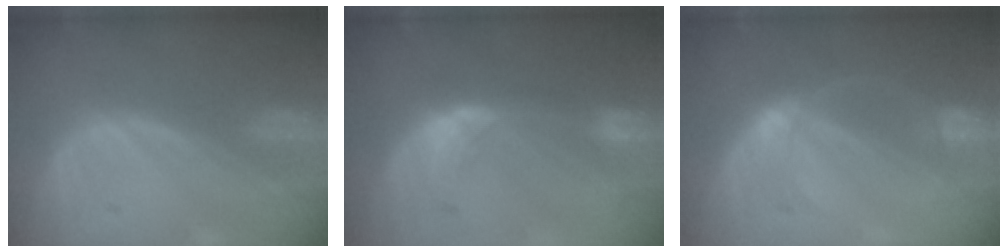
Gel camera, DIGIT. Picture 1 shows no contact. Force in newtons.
{"total": 8.2, "press": 7.2, "slide": 3.8}
{"total": 5.1, "press": 4.8, "slide": 1.8}